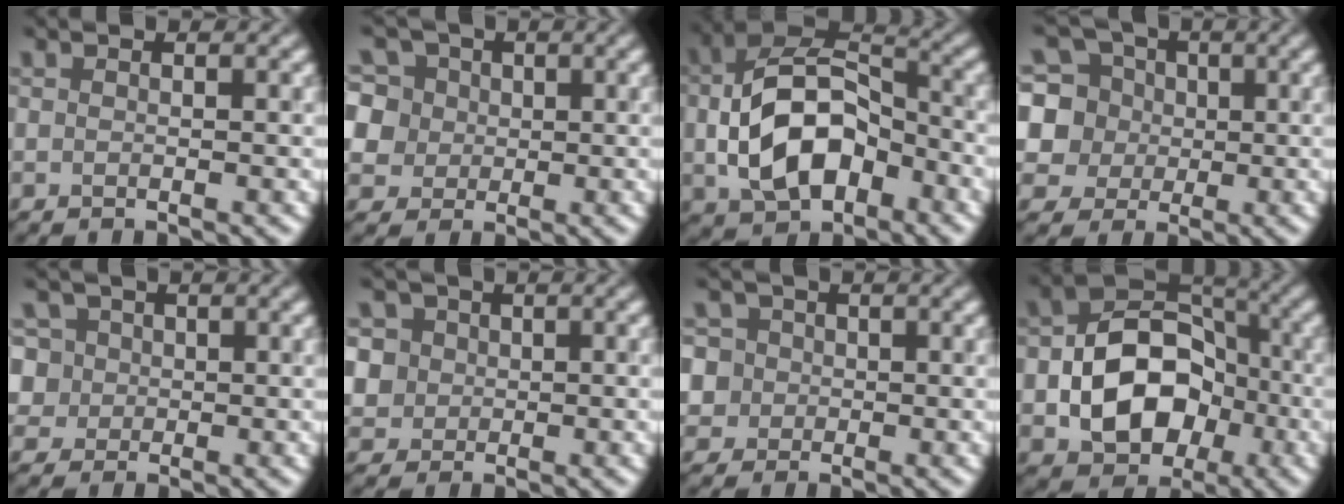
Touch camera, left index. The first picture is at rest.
{"total": 10.4, "force": [4.3, 8.2, 4.8], "torque": [-0.097, 0.041, 0.046]}
{"total": 9.8, "force": [-1.8, 6.1, 7.4], "torque": [-0.151, 0.003, -0.031]}
{"total": 7.9, "force": [1.6, 7.2, 2.6], "torque": [-0.068, 0.029, 0.020]}
{"total": 6.7, "force": [2.0, 5.8, 2.6], "torque": [-0.049, 0.037, 0.002]}
{"total": 6.0, "force": [1.9, 5.2, 2.4], "torque": [-0.042, 0.026, 0.012]}
{"total": 6.0, "force": [0.9, 5.6, 2.0], "torque": [-0.038, 0.036, -0.013]}
{"total": 10.1, "force": [-2.2, 7.2, 6.7], "torque": [-0.103, 0.002, -0.039]}